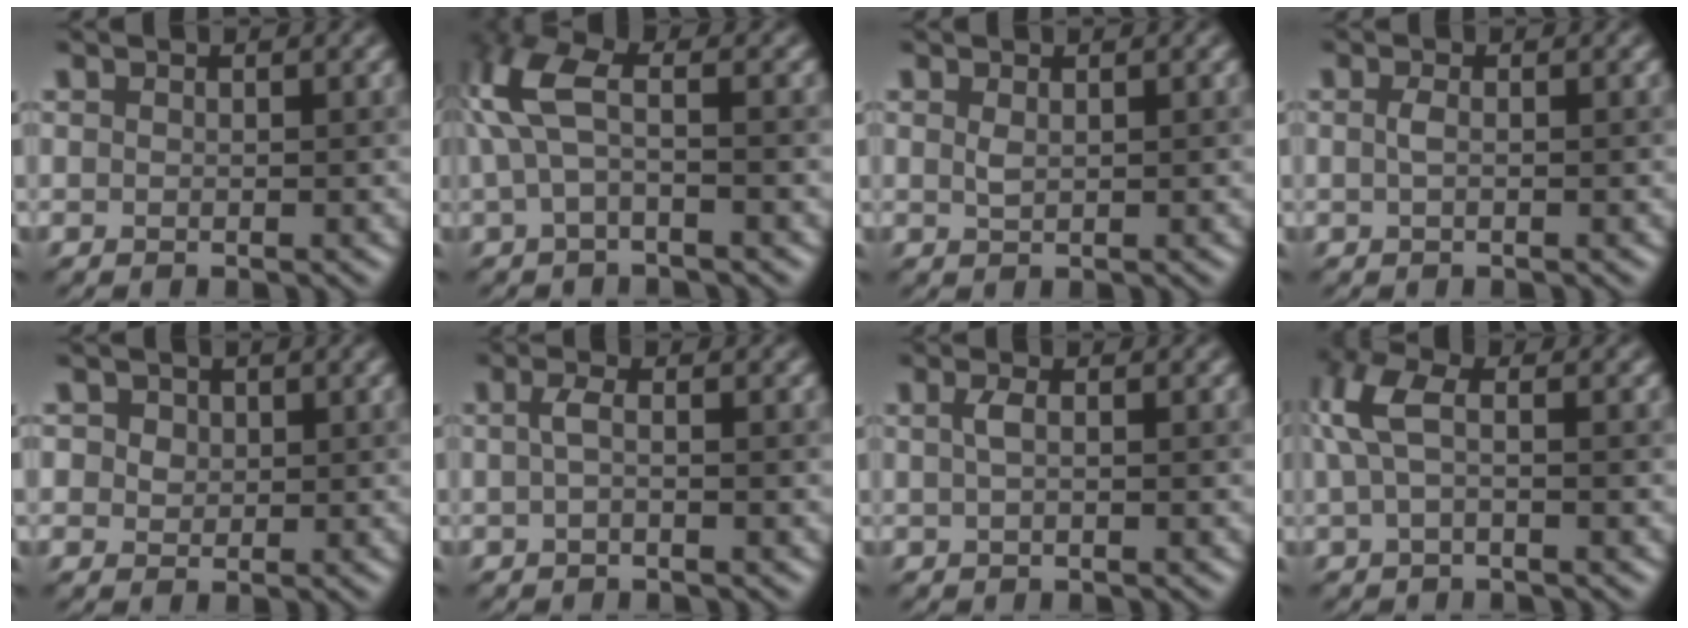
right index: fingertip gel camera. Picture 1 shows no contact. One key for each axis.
{"total": 4.6, "fx": 0.7, "fy": 1.7, "fz": 4.2, "tx": -0.104, "ty": 0.018, "tz": 0.006}
{"total": 0.6, "fx": 0.4, "fy": 0.2, "fz": 0.5, "tx": -0.013, "ty": 0.007, "tz": 0.011}
{"total": 0.7, "fx": 0.0, "fy": 0.2, "fz": 0.7, "tx": -0.018, "ty": 0.007, "tz": 0.002}
{"total": 3.1, "fx": 1.3, "fy": 2.5, "fz": 1.2, "tx": -0.014, "ty": 0.026, "tz": 0.010}
{"total": 1.2, "fx": -0.1, "fy": 0.2, "fz": 1.1, "tx": -0.028, "ty": 0.006, "tz": -0.001}
{"total": 1.0, "fx": 0.1, "fy": 0.2, "fz": 1.0, "tx": -0.023, "ty": 0.010, "tz": 0.005}
{"total": 3.6, "fx": 0.7, "fy": 1.4, "fz": 3.2, "tx": -0.081, "ty": 0.018, "tz": 0.010}